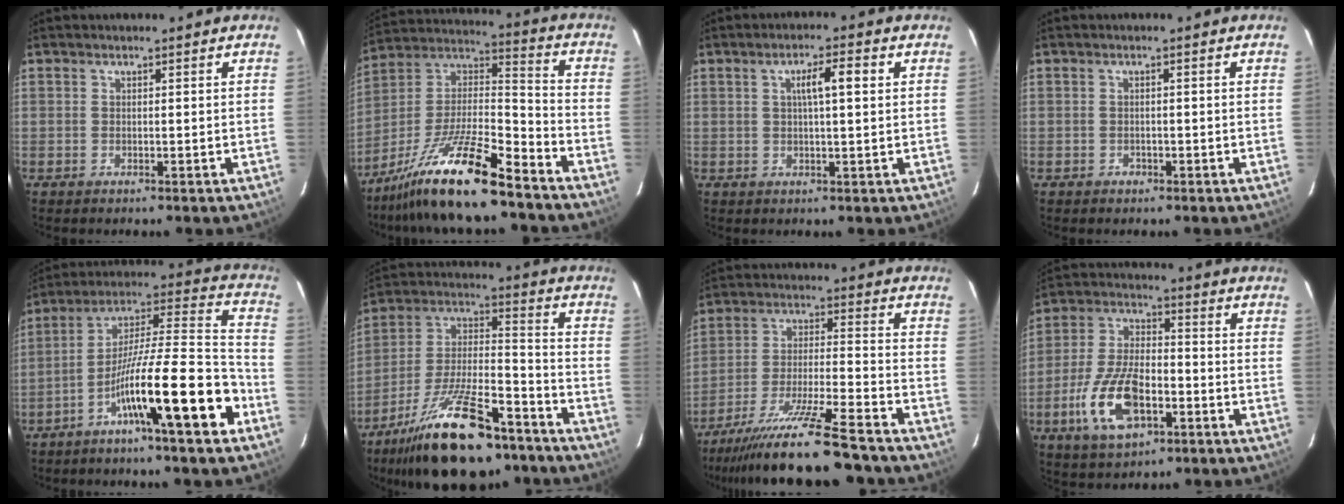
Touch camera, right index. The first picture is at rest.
{"total": 17.1, "force": [-12.6, 1.9, 11.5], "torque": [-0.224, -0.004, -0.225]}
{"total": 4.8, "force": [1.3, 0.4, 4.6], "torque": [-0.080, 0.010, 0.022]}
{"total": 0.8, "force": [-0.5, 0.6, 0.2], "torque": [-0.005, 0.003, -0.008]}
{"total": 17.1, "force": [-8.5, 0.6, 14.8], "torque": [-0.247, 0.000, -0.146]}
{"total": 20.6, "force": [-14.7, 4.9, 13.6], "torque": [-0.249, -0.012, -0.257]}
{"total": 16.6, "force": [-13.8, -0.1, 9.3], "torque": [-0.177, -0.026, -0.236]}
{"total": 13.0, "force": [-5.2, 5.6, 10.5], "torque": [-0.223, 0.004, -0.092]}